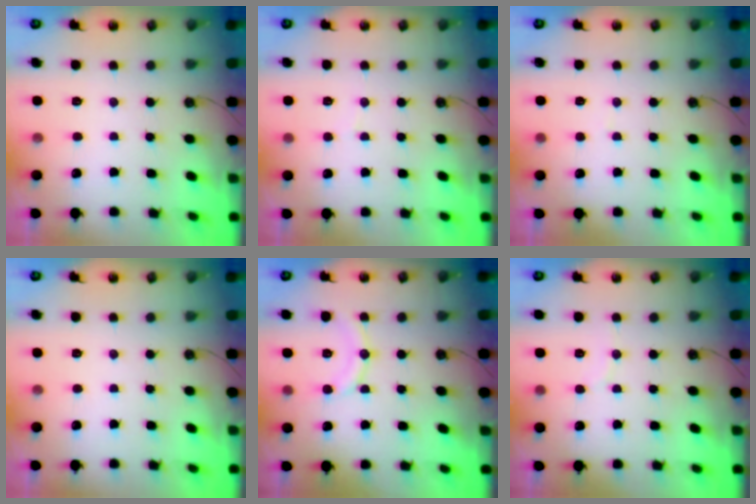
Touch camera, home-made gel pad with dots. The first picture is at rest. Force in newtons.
{"total": 2.9, "press": 2.9, "slide": 0.2}
{"total": 1.9, "press": 1.9, "slide": 0.2}
{"total": 0.0}
{"total": 9.3, "press": 9.3, "slide": 1.0}
{"total": 2.9, "press": 2.9, "slide": 0.3}